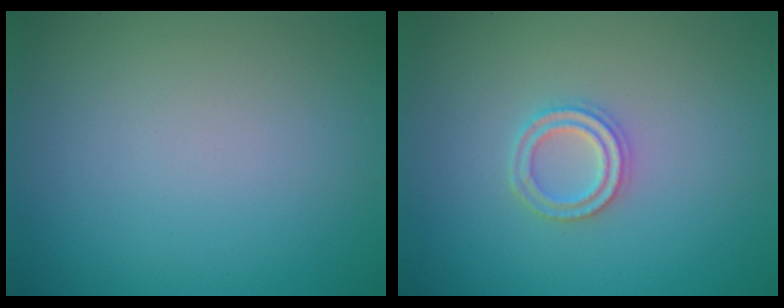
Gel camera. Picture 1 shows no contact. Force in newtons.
{"total": 2.2, "press": 2.2, "slide": 0.5}